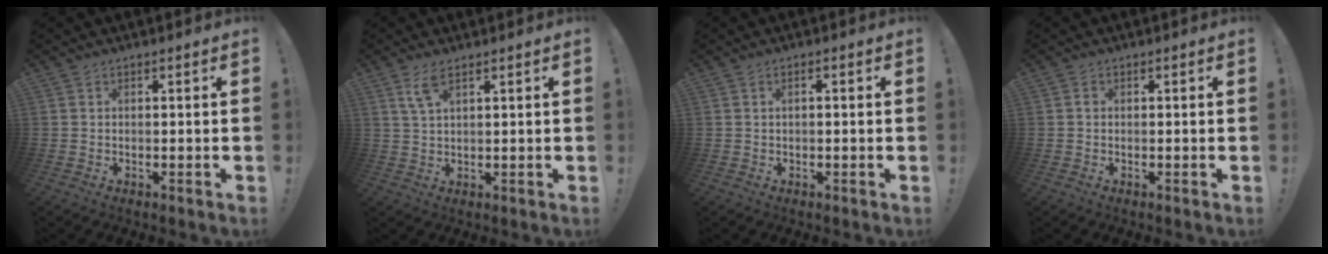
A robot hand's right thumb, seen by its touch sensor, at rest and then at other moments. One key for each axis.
{"total": 5.1, "fx": 3.0, "fy": 1.8, "fz": 3.7, "tx": -0.072, "ty": -0.005, "tz": 0.054}
{"total": 1.2, "fx": -0.2, "fy": 0.2, "fz": 1.1, "tx": -0.023, "ty": 0.004, "tz": -0.004}
{"total": 0.7, "fx": -0.2, "fy": 0.6, "fz": 0.2, "tx": -0.007, "ty": 0.004, "tz": -0.003}